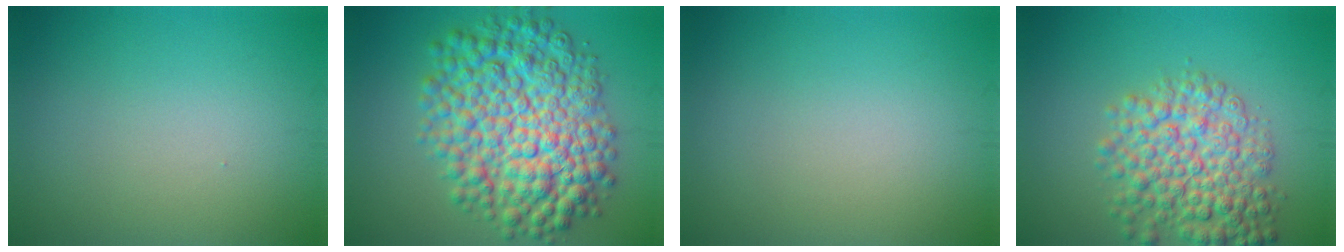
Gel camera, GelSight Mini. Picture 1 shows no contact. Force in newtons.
{"total": 11.3, "press": 11.3, "slide": 0.1}
{"total": 0.0}
{"total": 6.9, "press": 6.9, "slide": 0.2}